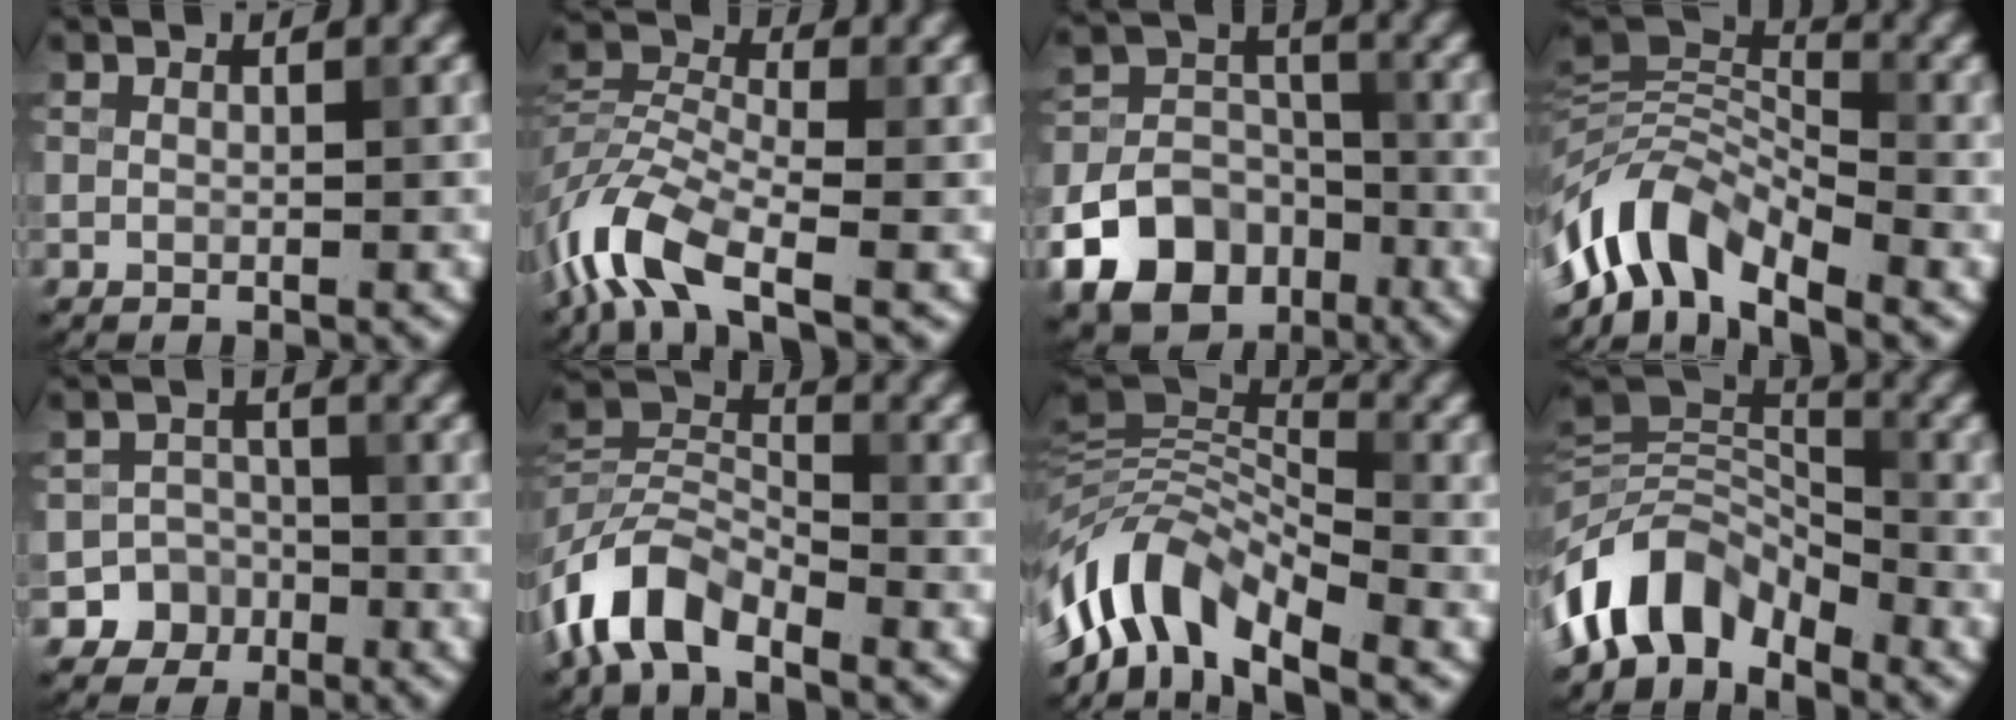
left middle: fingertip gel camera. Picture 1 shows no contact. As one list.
[{"total": 7.6, "force": [-4.5, 3.3, 5.2], "torque": [-0.111, 0.003, -0.105]}, {"total": 10.5, "force": [-5.6, 7.7, 4.6], "torque": [-0.075, -0.012, -0.112]}, {"total": 7.9, "force": [-4.7, 3.5, 5.2], "torque": [-0.084, 0.009, -0.103]}, {"total": 4.5, "force": [-2.4, 3.7, 0.2], "torque": [0.033, 0.001, -0.049]}, {"total": 6.3, "force": [-4.0, 3.2, 3.7], "torque": [-0.062, 0.006, -0.091]}, {"total": 8.9, "force": [-5.0, 3.7, 6.4], "torque": [-0.109, 0.014, -0.108]}, {"total": 7.9, "force": [-4.7, 4.5, 4.5], "torque": [-0.062, 0.009, -0.099]}]